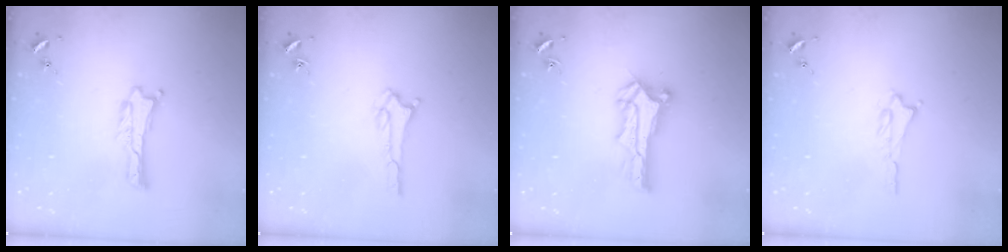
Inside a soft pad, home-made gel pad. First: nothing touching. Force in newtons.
{"total": 1.8, "press": 1.8, "slide": 0.2}
{"total": 2.7, "press": 2.7, "slide": 0.3}
{"total": 1.1, "press": 1.1, "slide": 0.2}